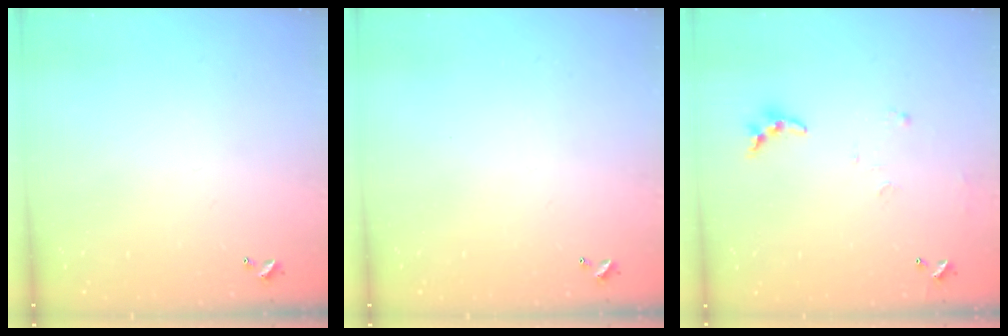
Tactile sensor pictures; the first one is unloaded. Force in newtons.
{"total": 0.0}
{"total": 7.9, "press": 7.9, "slide": 0.5}